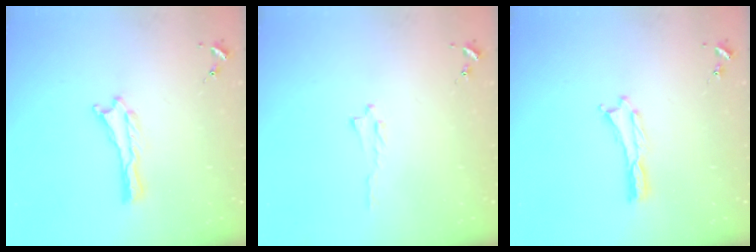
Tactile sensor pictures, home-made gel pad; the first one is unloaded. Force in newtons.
{"total": 0.6, "press": 0.6, "slide": 0.1}
{"total": 0.0}